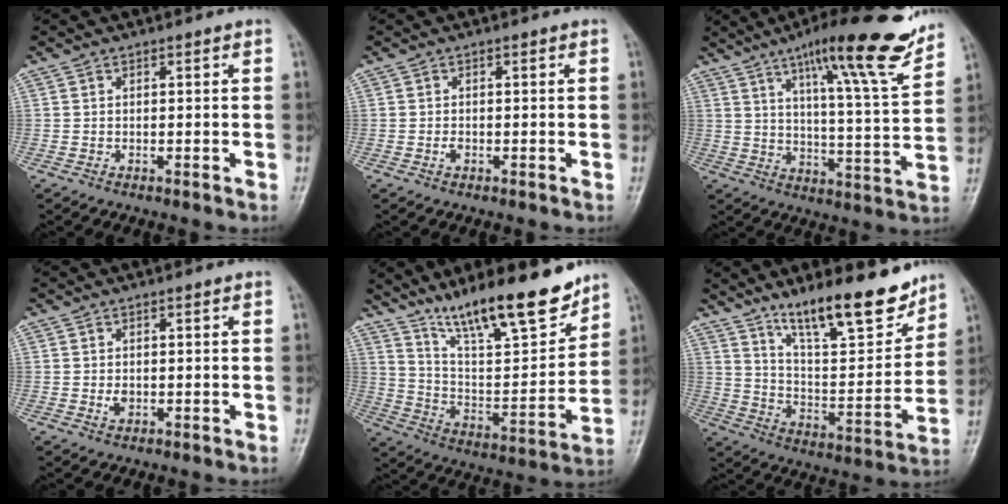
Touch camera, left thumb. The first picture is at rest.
{"total": 0.9, "force": [-0.3, 0.6, 0.6], "torque": [-0.011, 0.000, -0.006]}
{"total": 19.5, "force": [13.5, 2.2, 13.9], "torque": [-0.182, -0.070, 0.199]}
{"total": 1.5, "force": [-0.1, 1.1, 1.1], "torque": [-0.015, -0.001, 0.001]}
{"total": 20.3, "force": [15.2, 4.6, 12.7], "torque": [-0.172, -0.081, 0.263]}
{"total": 18.0, "force": [13.3, 4.7, 11.3], "torque": [-0.142, -0.085, 0.226]}